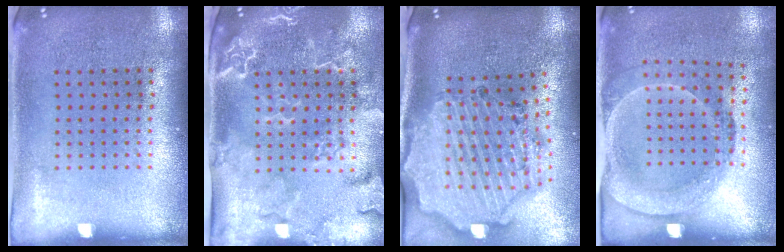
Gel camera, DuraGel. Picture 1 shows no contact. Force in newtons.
{"total": 2.8, "press": 2.5, "slide": 1.4}
{"total": 2.9, "press": 2.6, "slide": 1.2}
{"total": 1.6, "press": 1.2, "slide": 1.1}